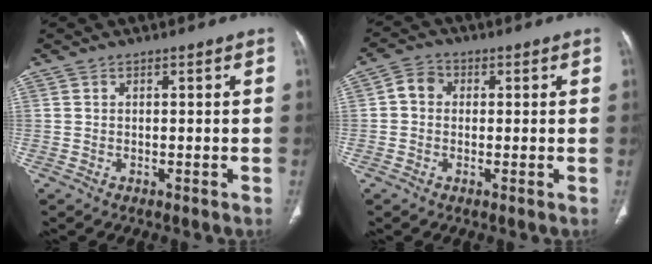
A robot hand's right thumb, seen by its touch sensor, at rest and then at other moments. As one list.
[{"total": 3.9, "force": [0.3, 3.4, 2.0], "torque": [-0.023, 0.012, -0.003]}]